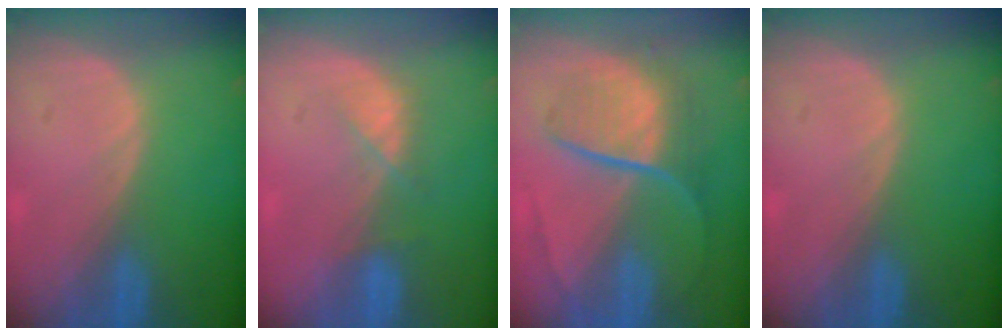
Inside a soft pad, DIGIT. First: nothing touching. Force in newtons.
{"total": 2.9, "press": 2.9, "slide": 0.7}
{"total": 9.1, "press": 7.6, "slide": 5.1}
{"total": 0.0}